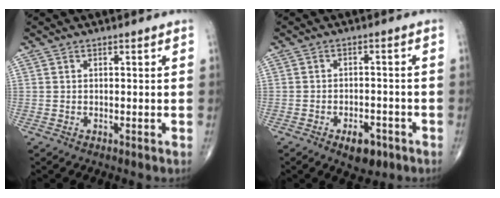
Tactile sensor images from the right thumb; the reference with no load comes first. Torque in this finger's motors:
{"motor_torque": [3.02, 1.99, 0.30, -0.52, -0.03]}